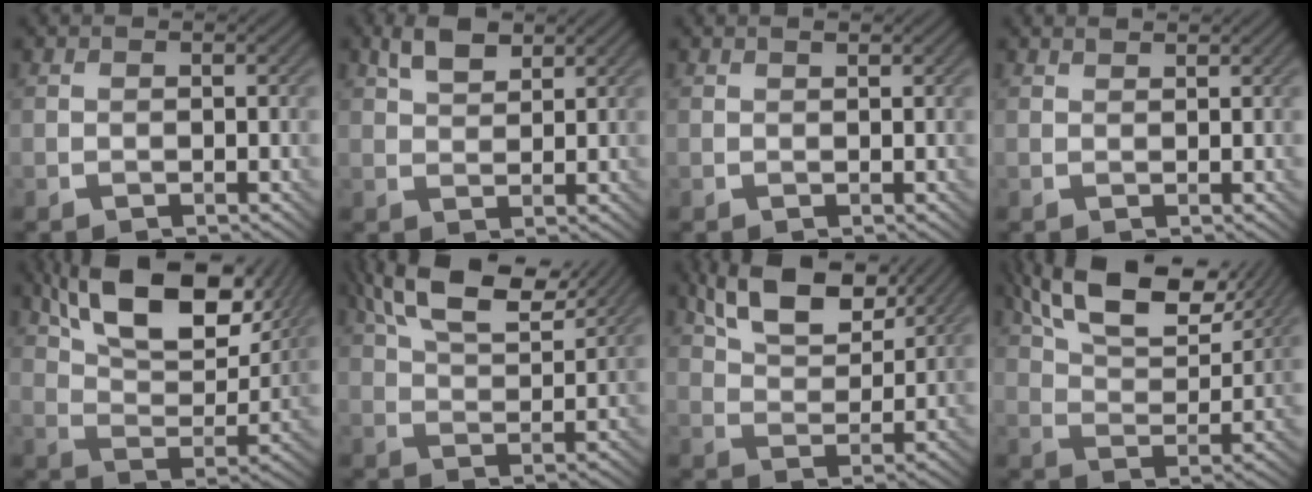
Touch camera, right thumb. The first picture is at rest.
{"total": 3.8, "force": [2.4, 1.8, 2.4], "torque": [-0.051, 0.004, 0.047]}
{"total": 0.6, "force": [0.5, 0.2, 0.4], "torque": [-0.006, 0.000, 0.009]}
{"total": 0.8, "force": [0.8, 0.1, 0.2], "torque": [-0.008, -0.001, 0.017]}
{"total": 15.4, "force": [9.4, 6.7, 10.3], "torque": [-0.180, 0.005, 0.144]}
{"total": 11.0, "force": [7.0, 4.0, 7.5], "torque": [-0.154, 0.012, 0.130]}
{"total": 9.9, "force": [6.2, 4.5, 6.3], "torque": [-0.131, 0.008, 0.117]}
{"total": 13.6, "force": [8.6, 5.6, 9.0], "torque": [-0.168, 0.009, 0.142]}